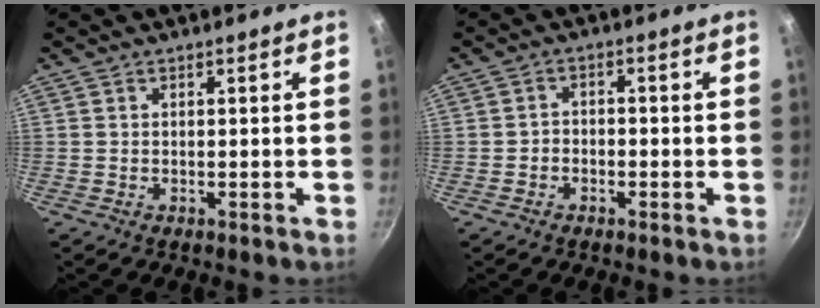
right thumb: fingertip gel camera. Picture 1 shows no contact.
{"total": 2.5, "force": [-1.3, 1.8, 1.2], "torque": [-0.016, 0.016, -0.025]}